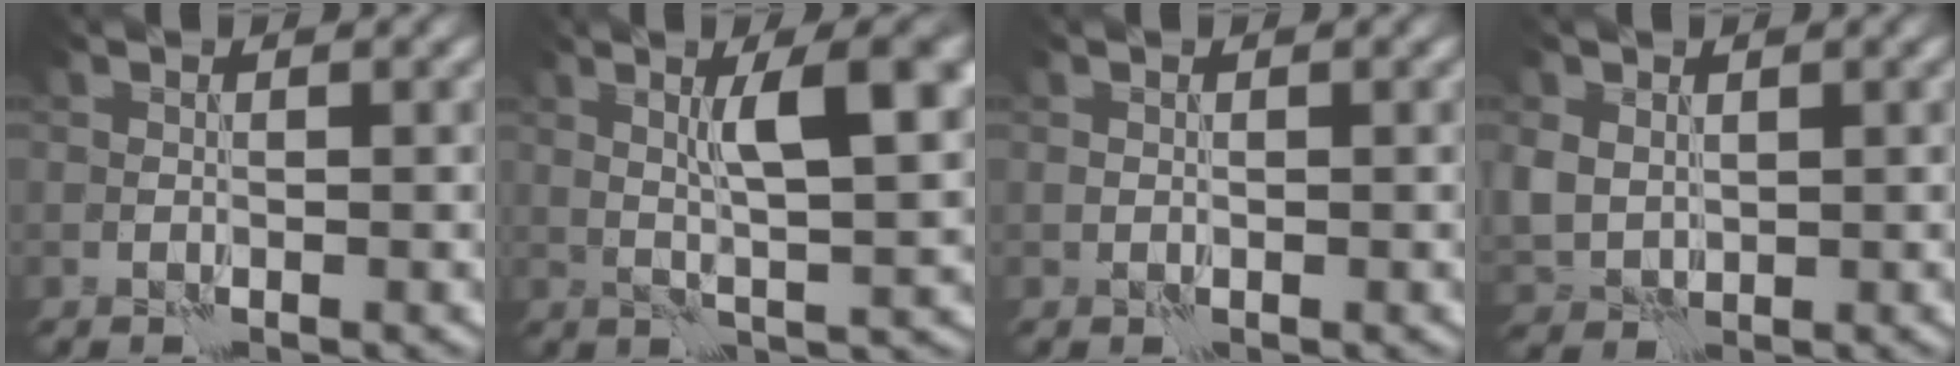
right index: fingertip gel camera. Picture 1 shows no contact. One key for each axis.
{"total": 6.5, "fx": 1.6, "fy": 1.2, "fz": 6.2, "tx": -0.090, "ty": 0.009, "tz": 0.027}
{"total": 0.0}
{"total": 2.6, "fx": 0.6, "fy": 2.2, "fz": 1.2, "tx": -0.036, "ty": -0.001, "tz": 0.014}